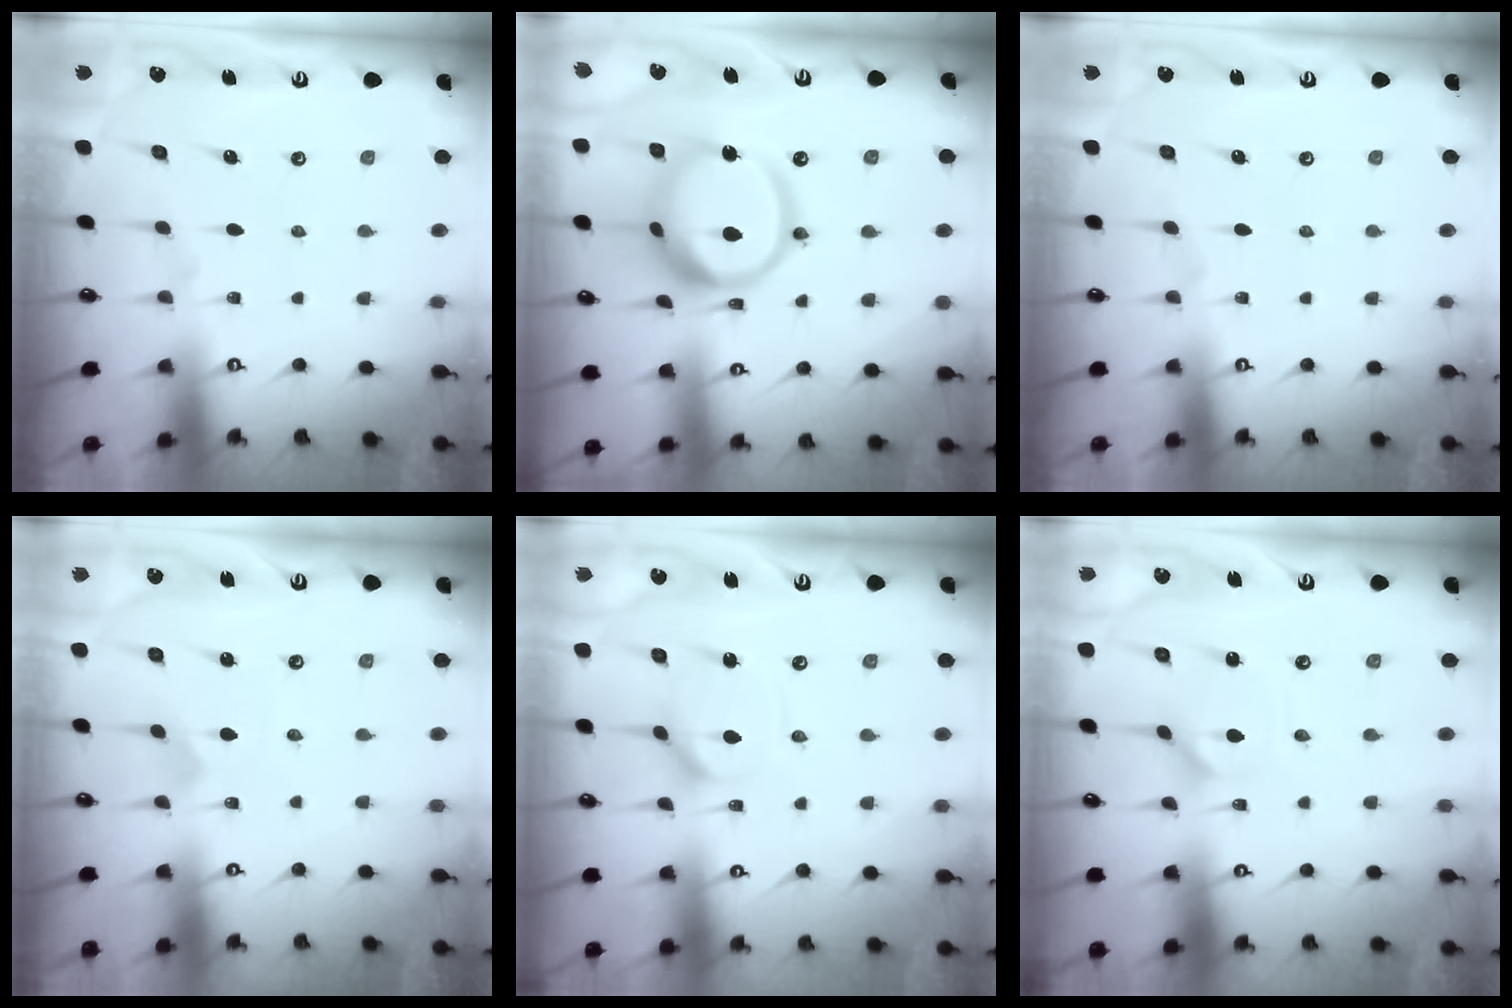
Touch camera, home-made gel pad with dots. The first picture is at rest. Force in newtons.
{"total": 18.0, "press": 17.9, "slide": 1.9}
{"total": 0.0}
{"total": 0.0}
{"total": 6.2, "press": 6.2, "slide": 0.6}
{"total": 1.7, "press": 1.6, "slide": 0.2}